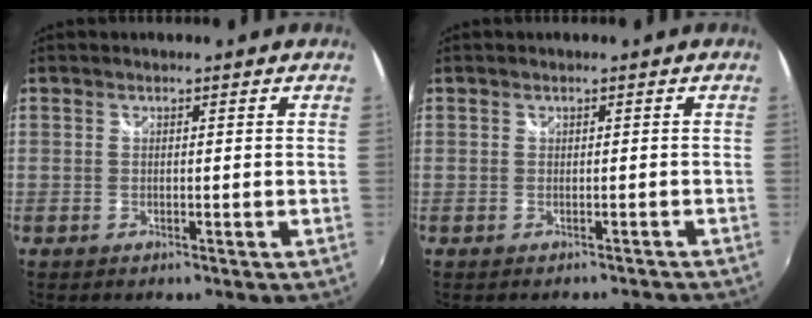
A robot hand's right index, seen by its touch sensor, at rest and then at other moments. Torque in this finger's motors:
{"motor_torque": [-0.60, -0.54, -0.12, -0.07]}